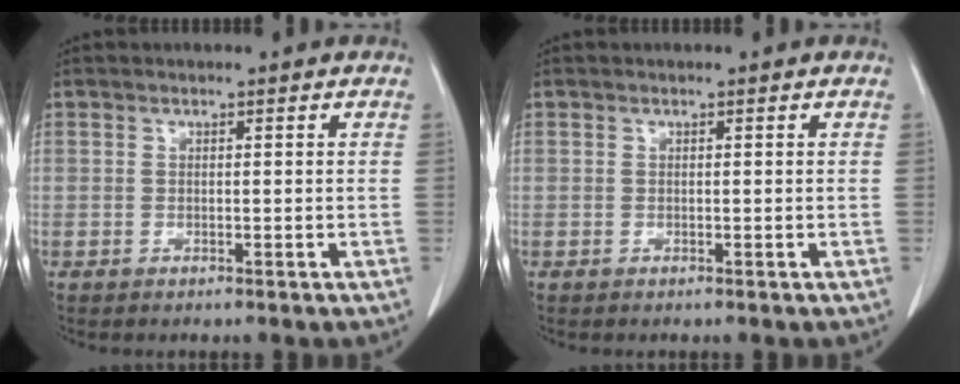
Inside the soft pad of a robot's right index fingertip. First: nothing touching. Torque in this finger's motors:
{"motor_torque": [0.00, 0.00, 0.00, 0.00]}